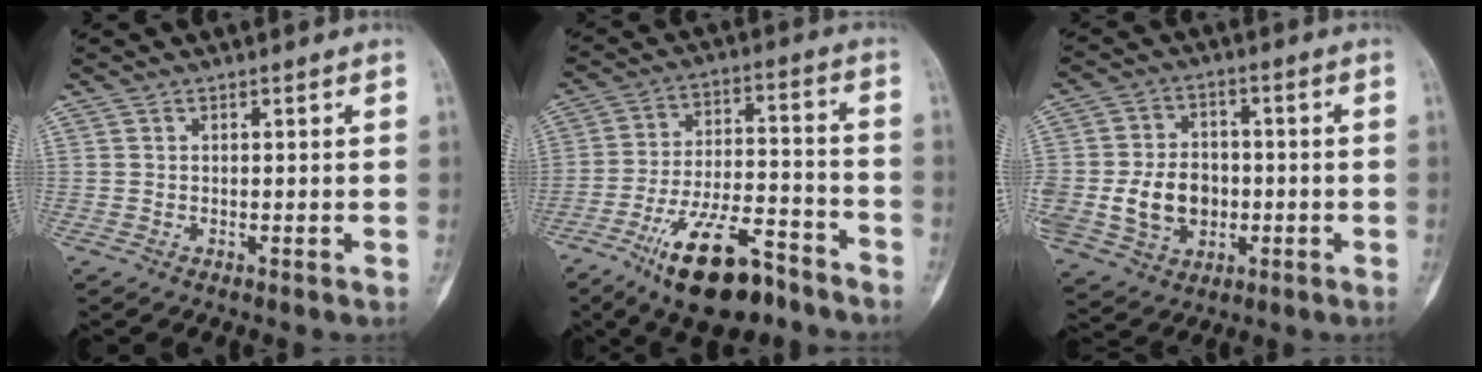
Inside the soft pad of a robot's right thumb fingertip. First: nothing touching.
{"total": 16.9, "force": [-10.9, 6.3, 11.3], "torque": [-0.188, 0.070, -0.183]}
{"total": 12.8, "force": [-1.6, 10.1, 7.7], "torque": [-0.118, 0.020, -0.016]}